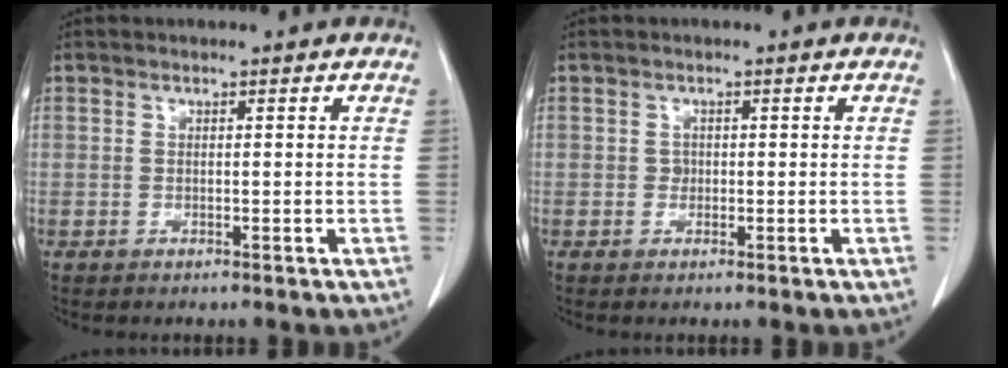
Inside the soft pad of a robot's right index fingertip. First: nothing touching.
{"total": 0.9, "force": [0.0, 0.8, 0.3], "torque": [-0.001, 0.003, 0.000]}